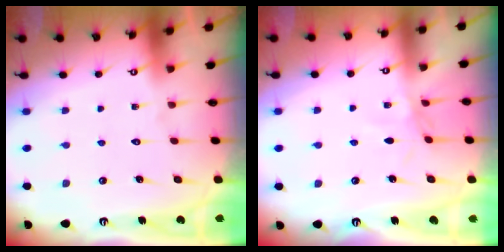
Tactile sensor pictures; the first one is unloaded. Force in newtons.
{"total": 2.2, "press": 2.1, "slide": 0.5}